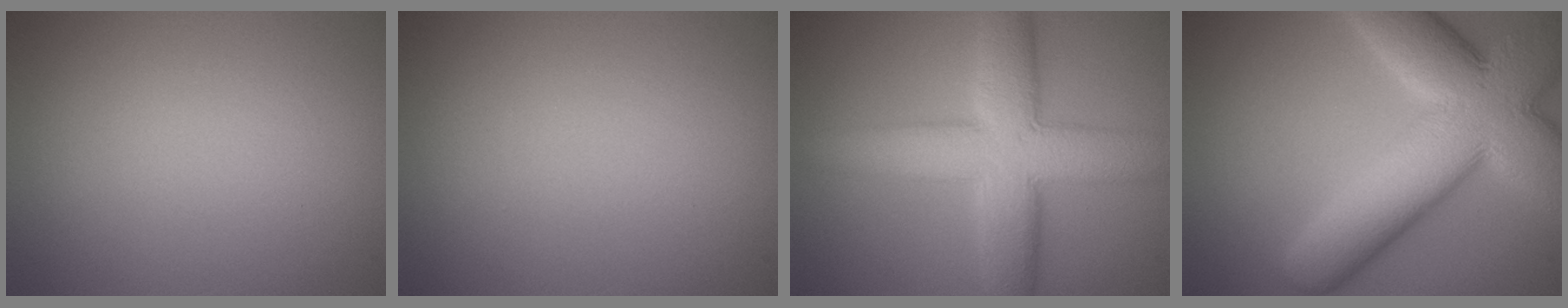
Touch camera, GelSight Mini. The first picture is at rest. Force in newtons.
{"total": 0.0}
{"total": 8.9, "press": 8.9, "slide": 0.2}
{"total": 13.9, "press": 13.8, "slide": 1.0}